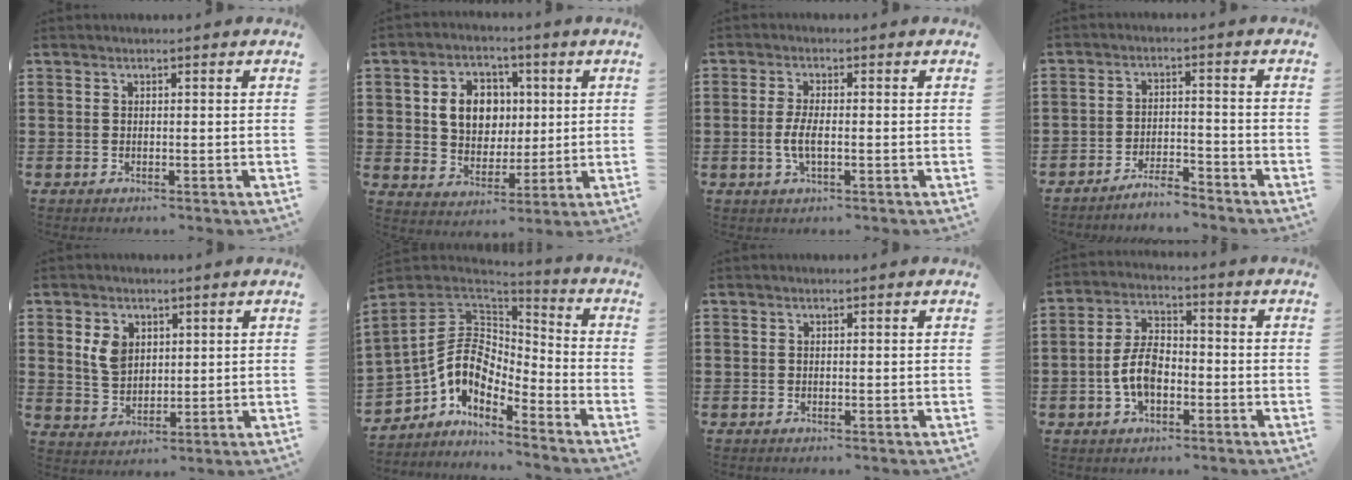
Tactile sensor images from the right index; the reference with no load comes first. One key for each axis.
{"total": 8.1, "fx": 1.4, "fy": 6.6, "fz": 4.4, "tx": -0.087, "ty": 0.014, "tz": 0.020}
{"total": 3.6, "fx": -0.7, "fy": 1.1, "fz": 3.3, "tx": -0.081, "ty": -0.007, "tz": -0.019}
{"total": 4.0, "fx": -3.9, "fy": 0.2, "fz": 0.8, "tx": -0.017, "ty": 0.006, "tz": -0.079}
{"total": 5.1, "fx": 1.9, "fy": 3.8, "fz": 2.8, "tx": -0.068, "ty": 0.012, "tz": 0.035}
{"total": 9.2, "fx": -2.2, "fy": 6.8, "fz": 5.8, "tx": -0.153, "ty": -0.003, "tz": -0.047}
{"total": 0.0}
{"total": 7.1, "fx": -1.9, "fy": 4.0, "fz": 5.5, "tx": -0.131, "ty": 0.003, "tz": -0.043}